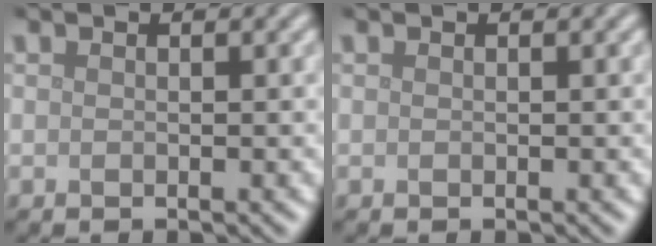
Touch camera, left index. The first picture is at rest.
{"total": 0.0}